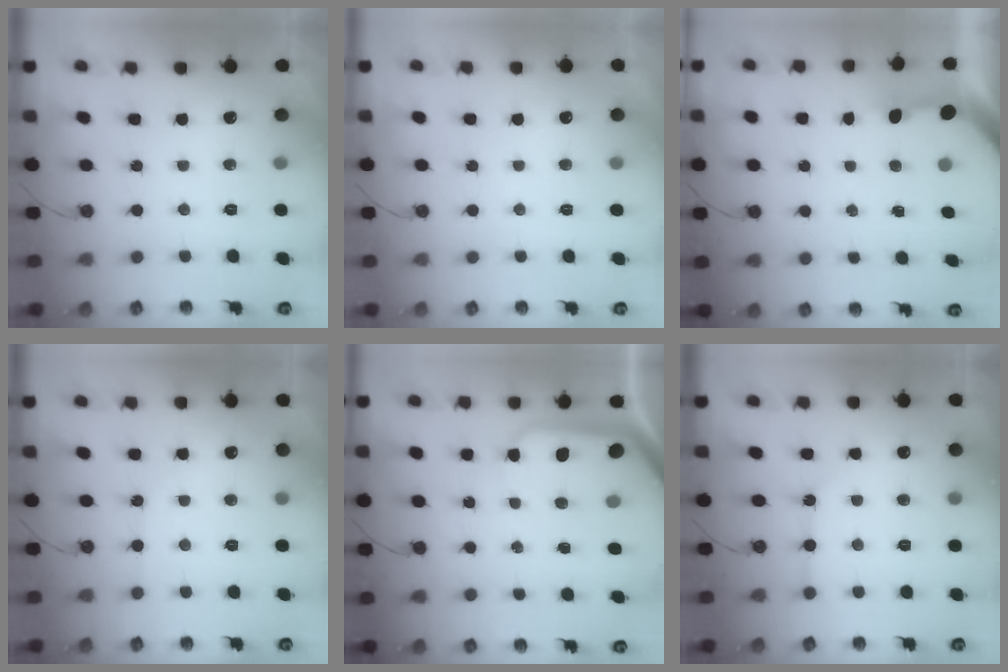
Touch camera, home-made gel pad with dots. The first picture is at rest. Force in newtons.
{"total": 0.0}
{"total": 3.5, "press": 3.5, "slide": 0.4}
{"total": 2.4, "press": 2.4, "slide": 0.4}
{"total": 9.7, "press": 9.6, "slide": 1.3}
{"total": 3.9, "press": 3.8, "slide": 0.6}